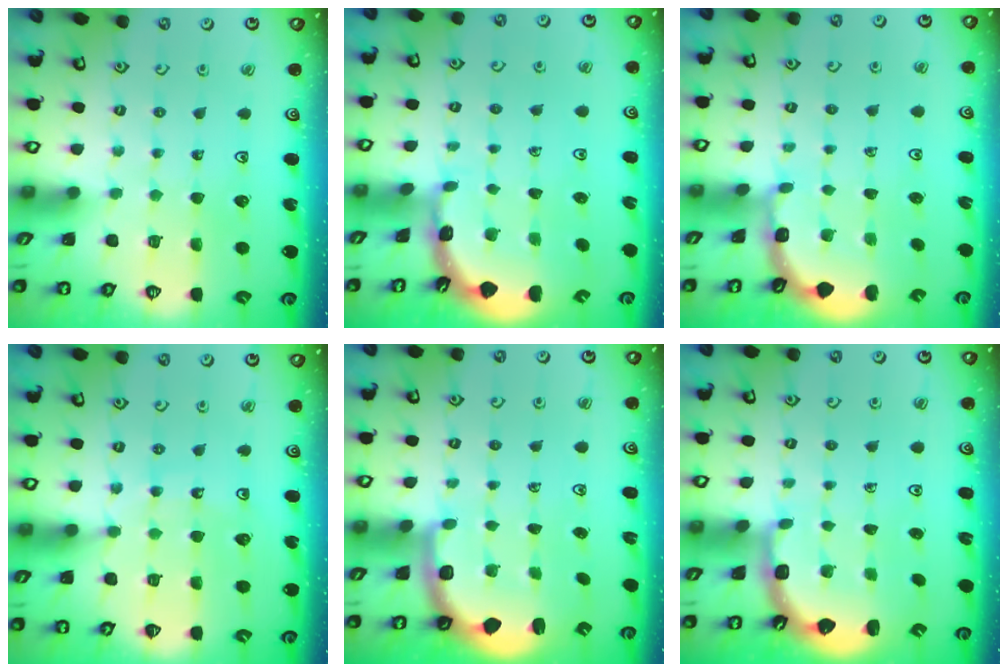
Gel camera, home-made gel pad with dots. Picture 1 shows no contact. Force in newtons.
{"total": 1.7, "press": 1.6, "slide": 0.1}
{"total": 1.9, "press": 1.9, "slide": 0.2}
{"total": 10.8, "press": 10.3, "slide": 3.0}
{"total": 2.3, "press": 2.0, "slide": 1.1}
{"total": 2.3, "press": 1.8, "slide": 1.3}